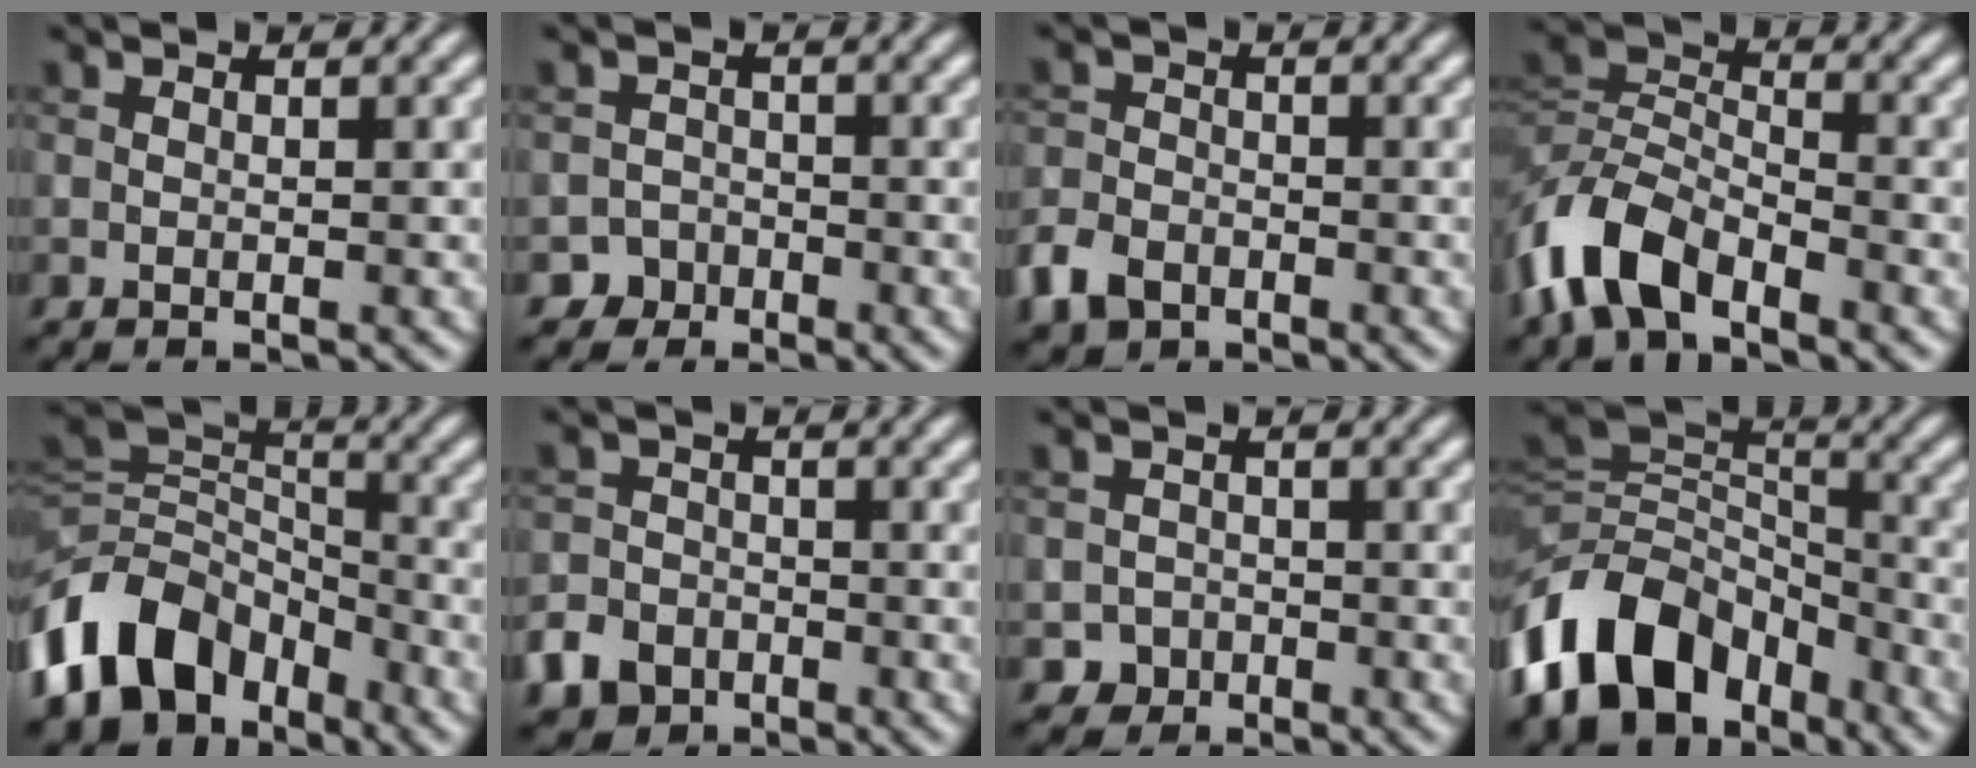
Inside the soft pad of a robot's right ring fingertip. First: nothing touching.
{"total": 2.6, "force": [-1.9, 1.8, -0.2], "torque": [0.023, 0.006, -0.033]}
{"total": 3.8, "force": [-2.4, 2.5, 1.5], "torque": [-0.036, -0.004, -0.054]}
{"total": 6.7, "force": [-4.3, 3.4, 3.8], "torque": [-0.074, 0.002, -0.099]}
{"total": 10.7, "force": [-5.8, 7.1, 5.5], "torque": [-0.104, 0.006, -0.128]}
{"total": 4.4, "force": [-2.8, 3.2, 1.3], "torque": [-0.022, -0.005, -0.059]}
{"total": 2.3, "force": [-1.4, 1.8, 0.0], "torque": [0.019, 0.006, -0.024]}
{"total": 11.8, "force": [-6.4, 7.6, 6.4], "torque": [-0.120, 0.011, -0.132]}